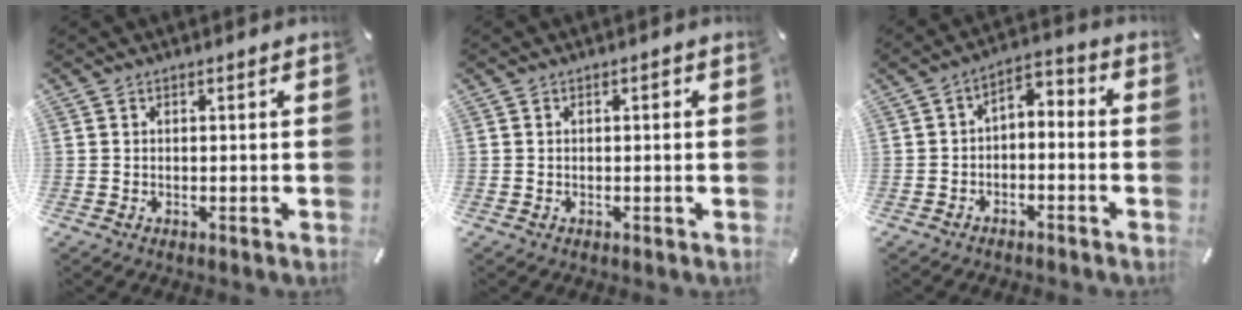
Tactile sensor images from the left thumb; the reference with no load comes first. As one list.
[{"total": 0.8, "force": [0.0, 0.5, 0.6], "torque": [-0.012, 0.004, -0.002]}, {"total": 4.3, "force": [-3.3, 2.2, 1.6], "torque": [-0.030, 0.017, -0.069]}]